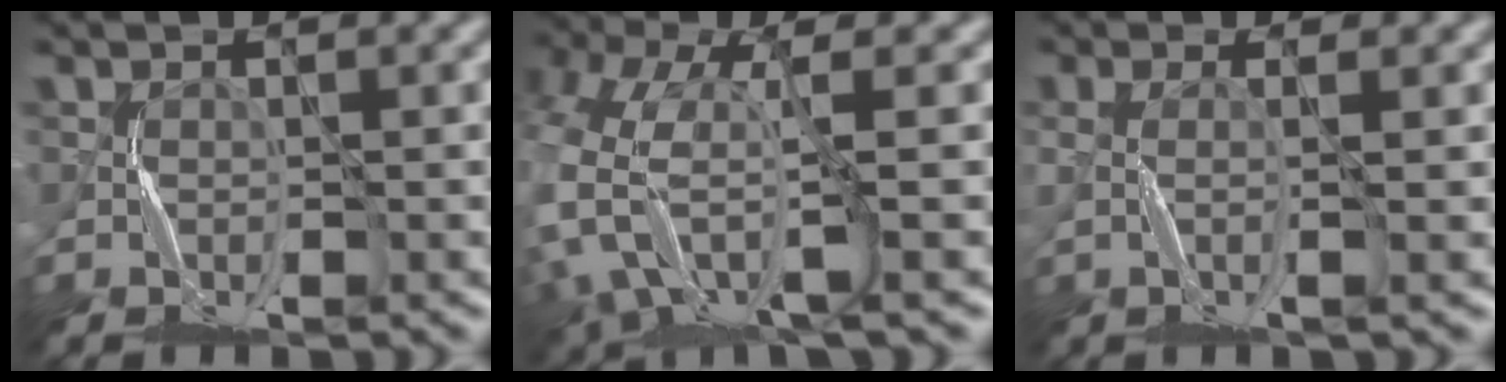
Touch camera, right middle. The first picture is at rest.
{"total": 9.9, "force": [-1.2, 5.5, 8.2], "torque": [-0.202, -0.021, -0.024]}
{"total": 1.5, "force": [0.0, 0.6, 1.4], "torque": [-0.024, 0.000, -0.007]}